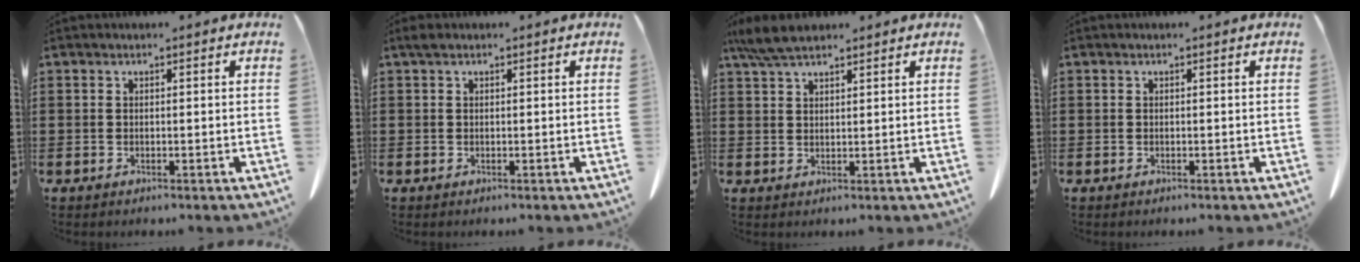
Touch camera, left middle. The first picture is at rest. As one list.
[{"total": 1.0, "force": [0.4, 0.7, 0.5], "torque": [-0.015, 0.002, 0.009]}, {"total": 5.6, "force": [4.4, 1.3, 3.2], "torque": [-0.072, -0.005, 0.084]}, {"total": 0.0}]